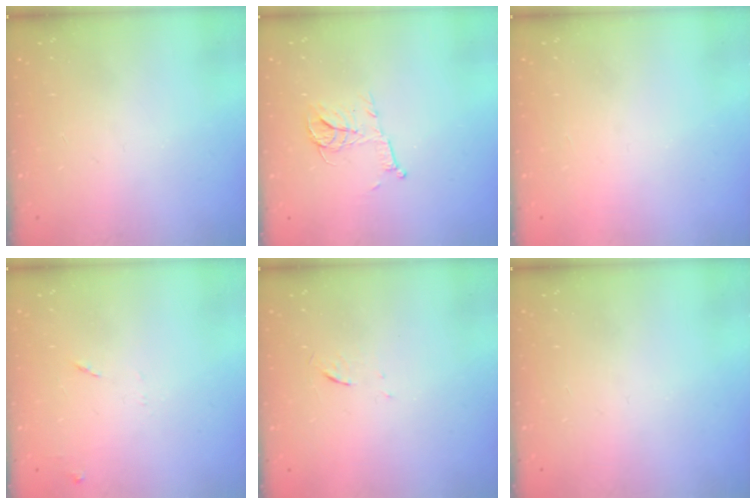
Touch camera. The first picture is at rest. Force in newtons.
{"total": 8.0, "press": 8.0, "slide": 0.3}
{"total": 1.6, "press": 1.6, "slide": 0.1}
{"total": 5.7, "press": 5.7, "slide": 0.7}
{"total": 3.1, "press": 2.8, "slide": 1.2}
{"total": 0.0}